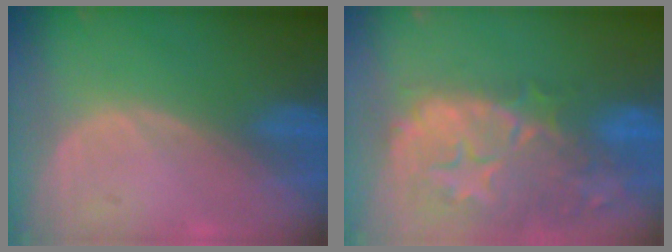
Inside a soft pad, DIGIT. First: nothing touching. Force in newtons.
{"total": 14.8, "press": 11.8, "slide": 8.9}